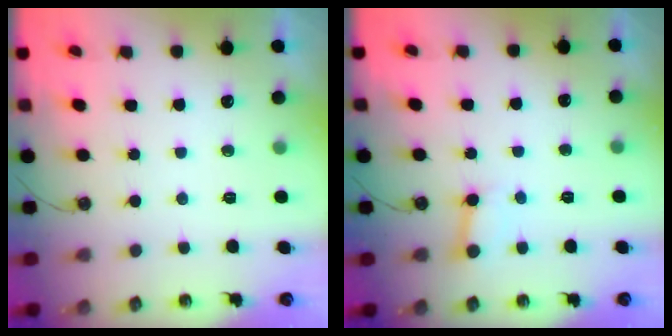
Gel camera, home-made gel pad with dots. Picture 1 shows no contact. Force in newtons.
{"total": 3.0, "press": 3.0, "slide": 0.3}